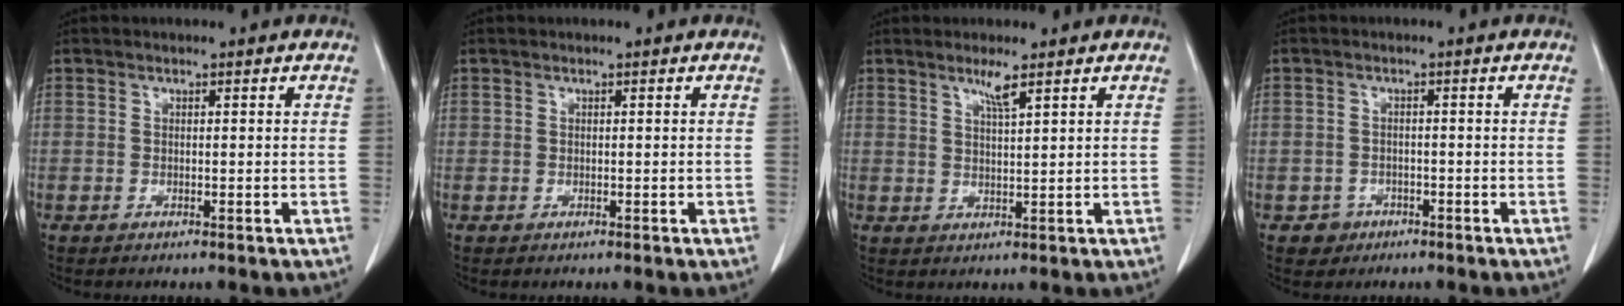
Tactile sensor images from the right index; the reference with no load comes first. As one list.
[{"total": 0.0}, {"total": 2.7, "force": [1.8, -0.2, 2.0], "torque": [-0.040, -0.003, 0.037]}, {"total": 2.6, "force": [-1.3, 2.3, 0.0], "torque": [0.005, 0.013, -0.019]}]